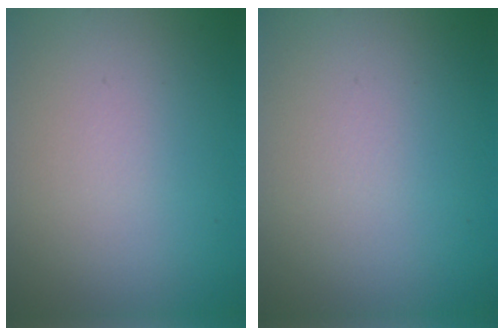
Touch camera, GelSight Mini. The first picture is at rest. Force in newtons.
{"total": 0.0}